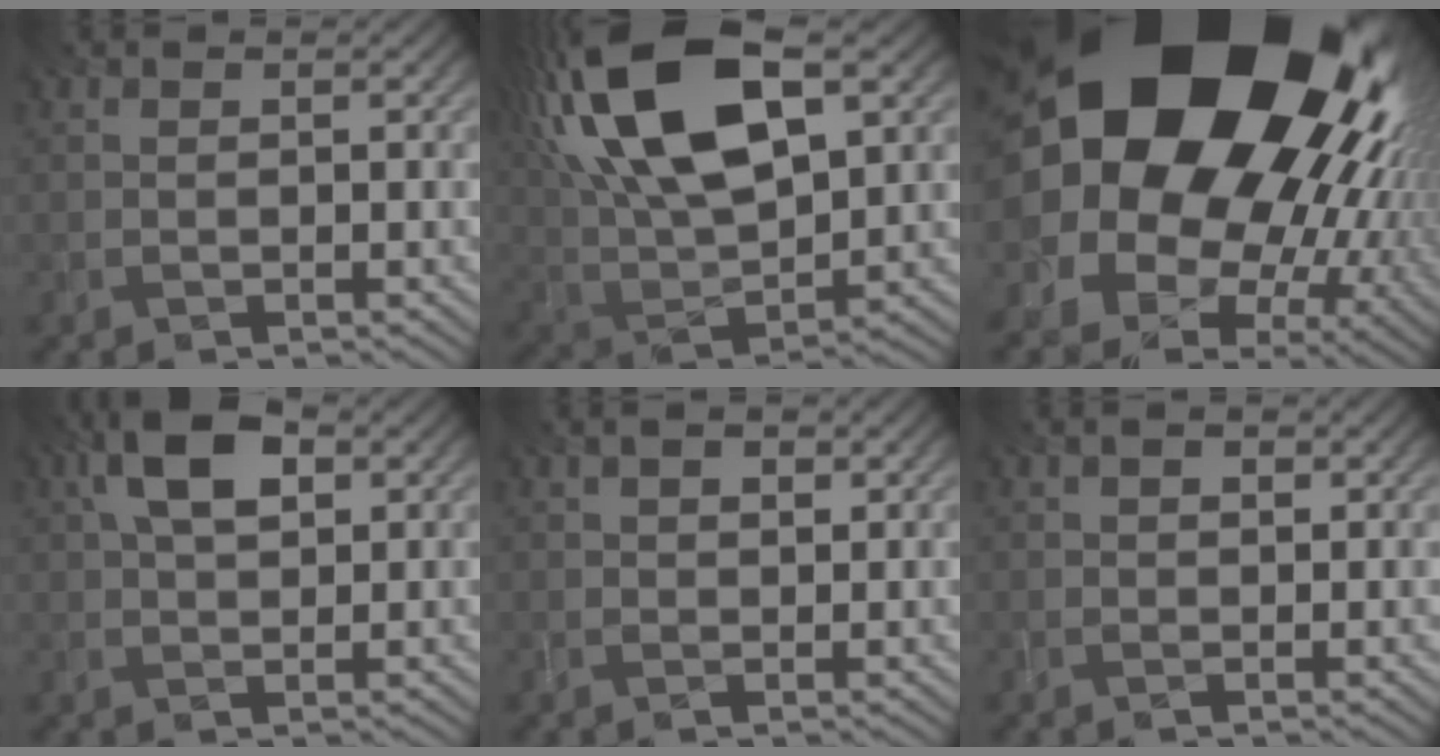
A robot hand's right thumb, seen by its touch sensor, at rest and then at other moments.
{"total": 19.5, "force": [8.1, 9.1, 15.2], "torque": [-0.335, 0.042, 0.130]}
{"total": 26.4, "force": [7.6, 20.2, 15.3], "torque": [-0.293, -0.035, 0.137]}
{"total": 7.2, "force": [2.5, 3.9, 5.6], "torque": [-0.117, 0.014, 0.039]}
{"total": 2.3, "force": [1.1, 1.2, 1.5], "torque": [-0.028, 0.001, 0.020]}
{"total": 1.7, "force": [0.7, 1.0, 1.1], "torque": [-0.019, 0.002, 0.013]}